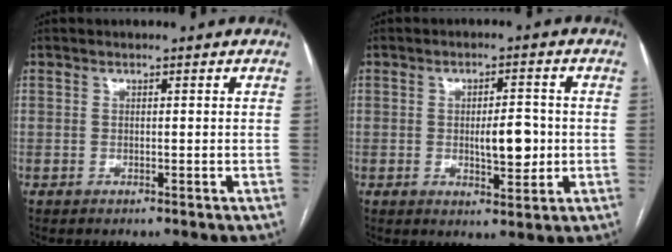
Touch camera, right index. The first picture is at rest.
{"total": 6.0, "force": [-0.5, 2.0, 5.6], "torque": [-0.085, -0.002, -0.002]}